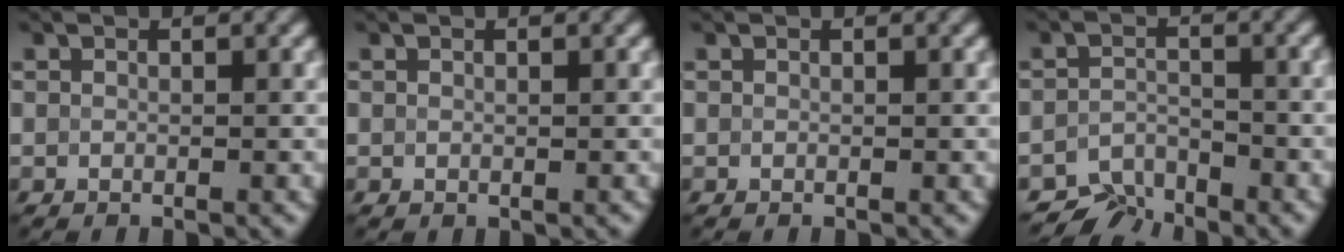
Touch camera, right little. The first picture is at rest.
{"total": 0.5, "force": [0.3, 0.3, 0.2], "torque": [-0.008, 0.000, 0.007]}
{"total": 0.0}
{"total": 4.9, "force": [-4.8, 0.8, -0.1], "torque": [0.024, -0.005, -0.068]}